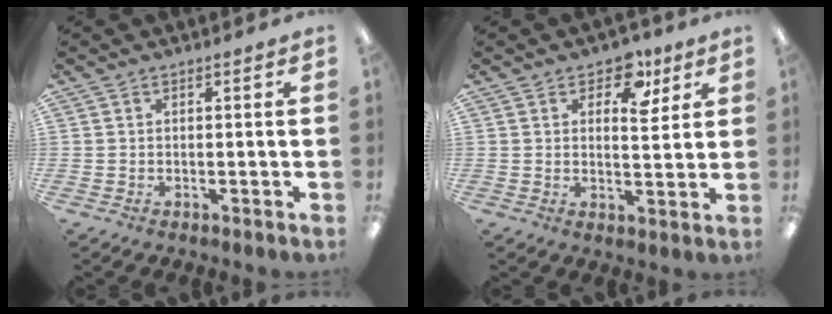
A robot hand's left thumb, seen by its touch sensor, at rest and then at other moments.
{"total": 9.0, "force": [5.1, 4.9, 5.6], "torque": [-0.060, -0.019, 0.082]}